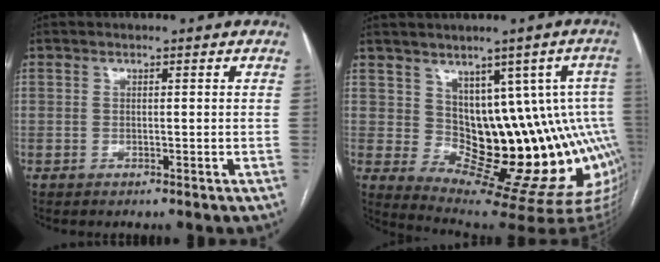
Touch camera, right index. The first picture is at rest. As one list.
[{"total": 15.8, "force": [0.6, 6.8, 14.2], "torque": [-0.134, 0.021, 0.025]}]